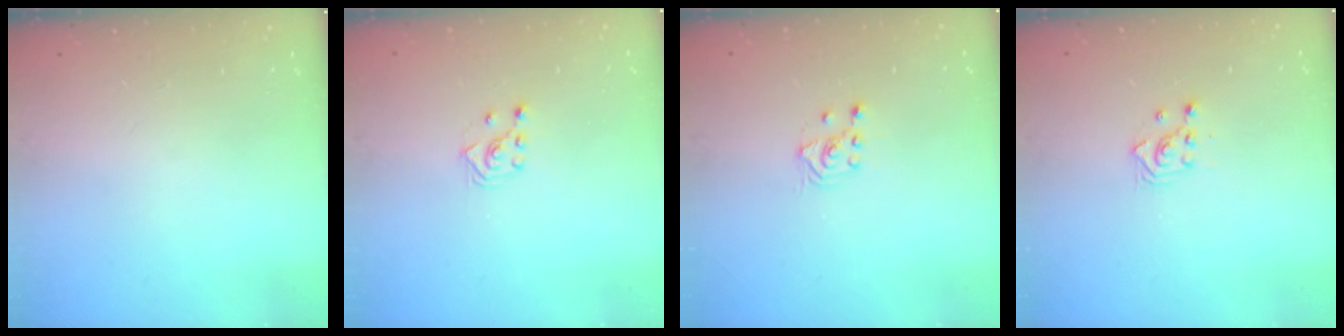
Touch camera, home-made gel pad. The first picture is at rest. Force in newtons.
{"total": 3.1, "press": 3.0, "slide": 0.7}
{"total": 2.1, "press": 2.0, "slide": 0.8}
{"total": 2.3, "press": 2.3, "slide": 0.3}